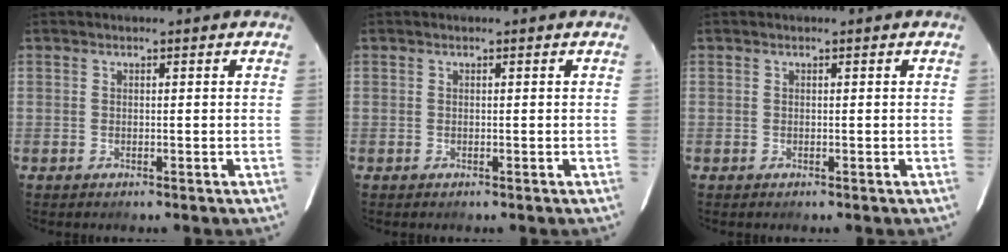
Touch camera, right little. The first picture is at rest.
{"total": 0.0}
{"total": 0.0}